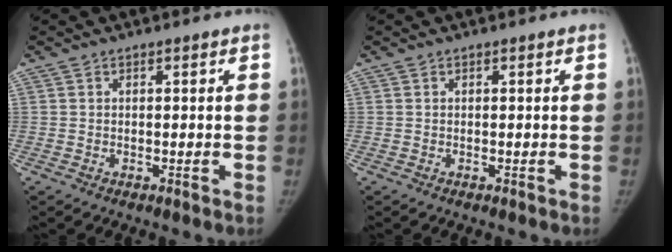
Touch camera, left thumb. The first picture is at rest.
{"total": 0.0}